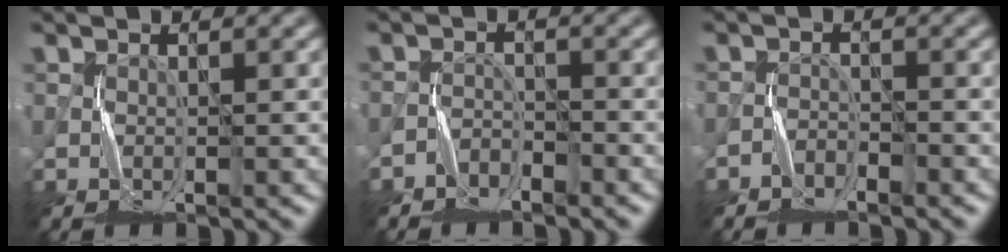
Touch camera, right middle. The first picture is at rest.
{"total": 1.8, "force": [-1.7, 0.5, -0.3], "torque": [0.006, 0.008, -0.035]}
{"total": 1.5, "force": [-1.5, 0.3, -0.2], "torque": [0.004, 0.006, -0.029]}